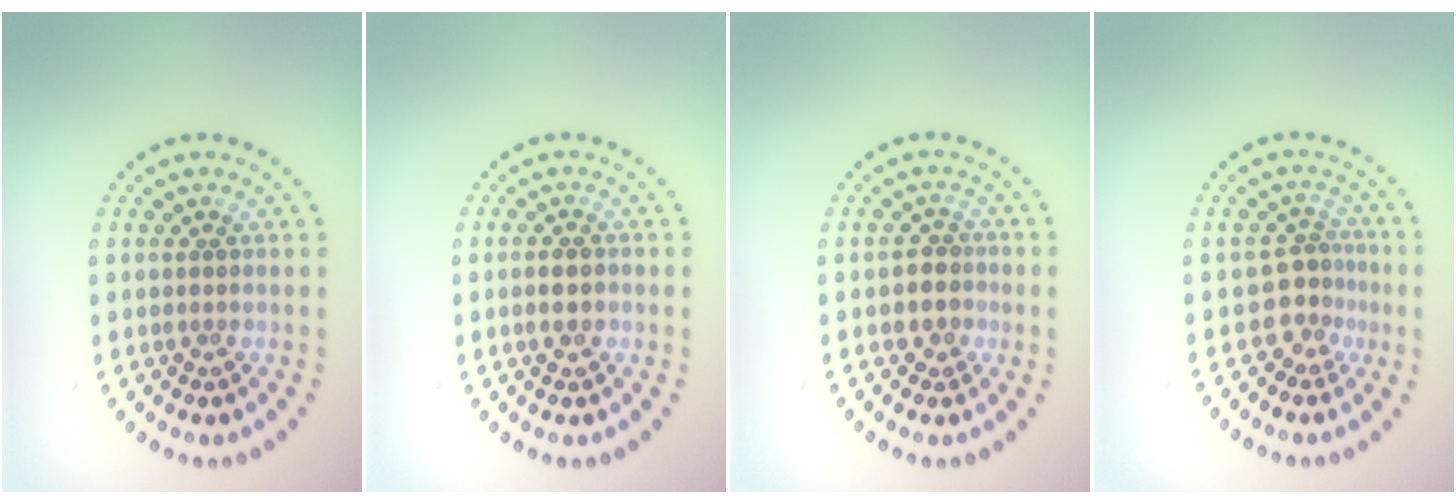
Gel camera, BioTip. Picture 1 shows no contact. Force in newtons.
{"total": 1.9, "press": 1.9, "slide": 0.2}
{"total": 2.5, "press": 2.2, "slide": 1.1}
{"total": 2.8, "press": 2.0, "slide": 2.0}